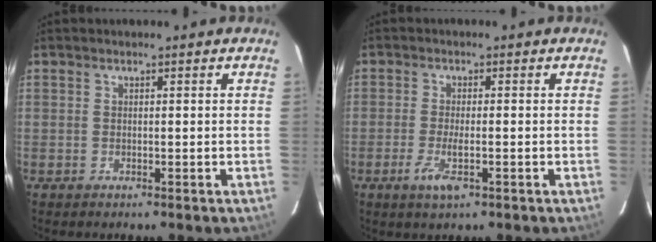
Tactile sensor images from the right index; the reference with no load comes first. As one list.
[{"total": 3.7, "force": [-1.7, 0.7, 3.2], "torque": [-0.069, -0.006, -0.029]}]